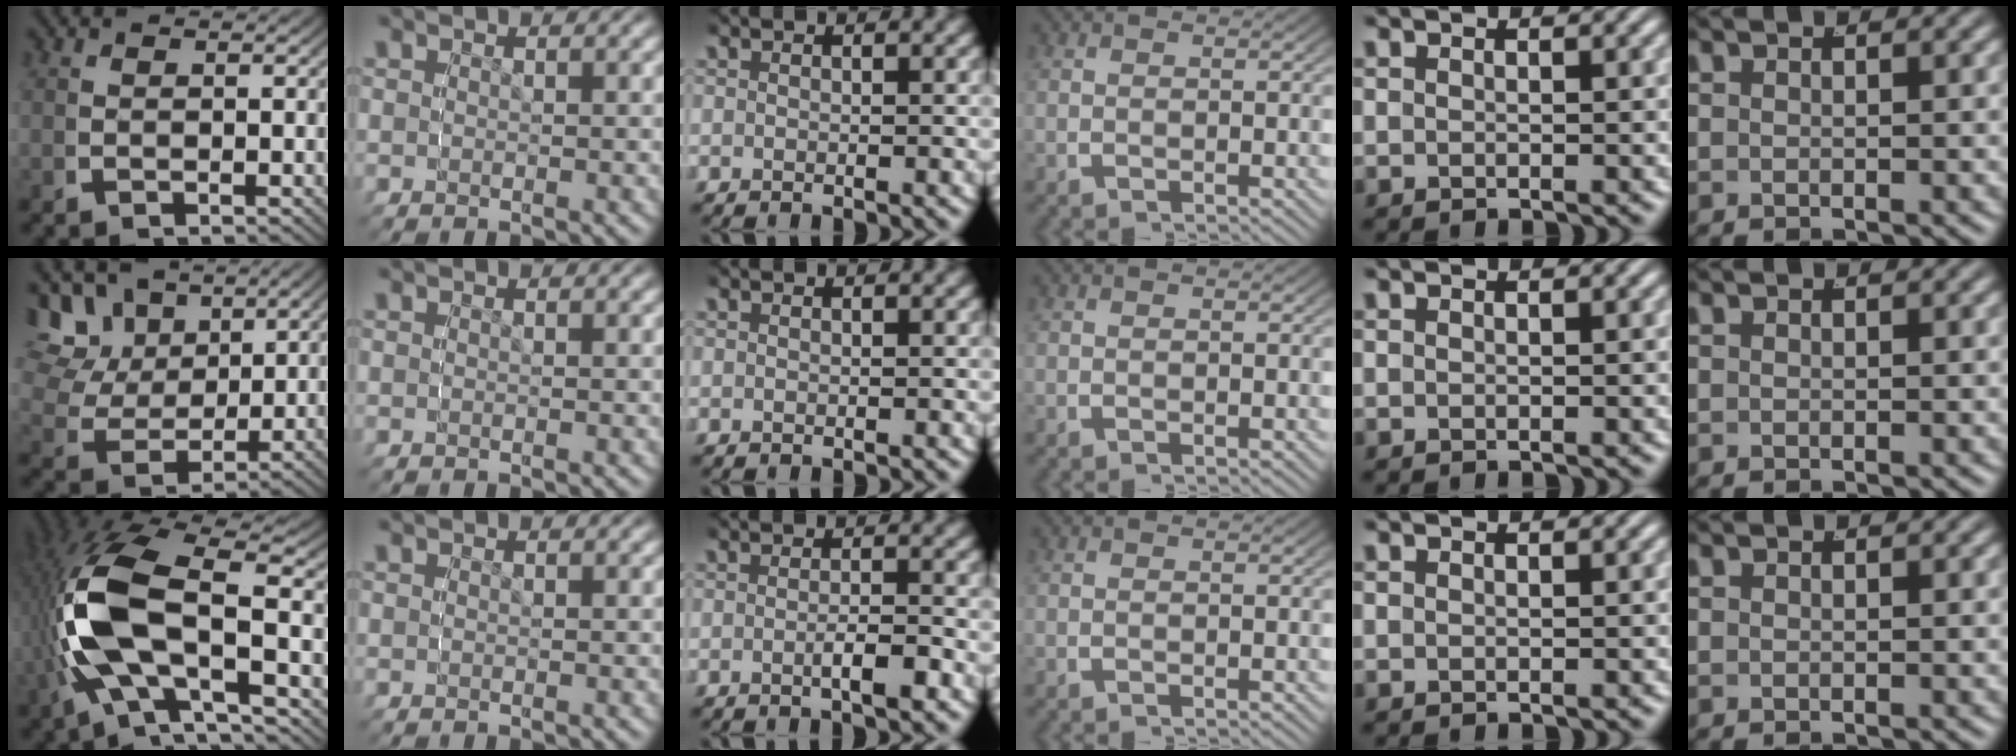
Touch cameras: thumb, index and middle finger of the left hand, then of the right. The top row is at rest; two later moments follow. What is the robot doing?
{"motion": "grasp_and_lifting", "object": "button"}